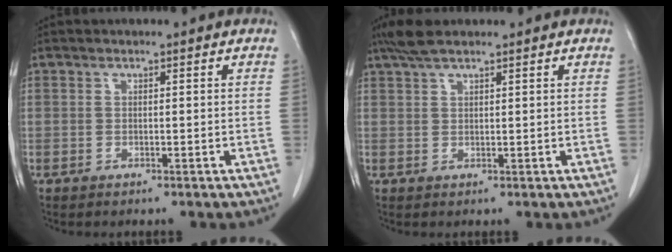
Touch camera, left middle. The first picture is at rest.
{"total": 4.0, "force": [3.2, 0.8, 2.3], "torque": [-0.052, 0.014, 0.062]}